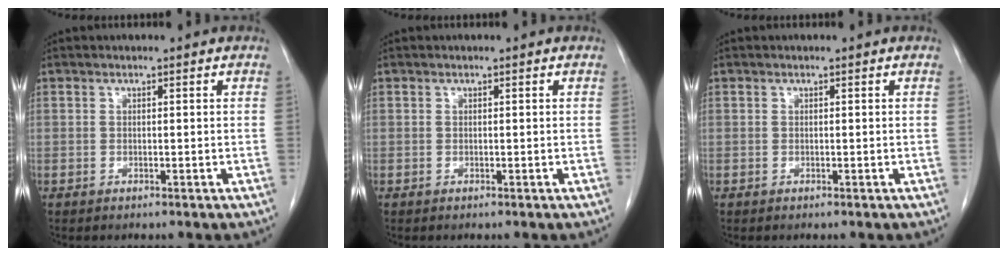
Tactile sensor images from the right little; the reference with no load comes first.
{"total": 0.0}
{"total": 0.0}